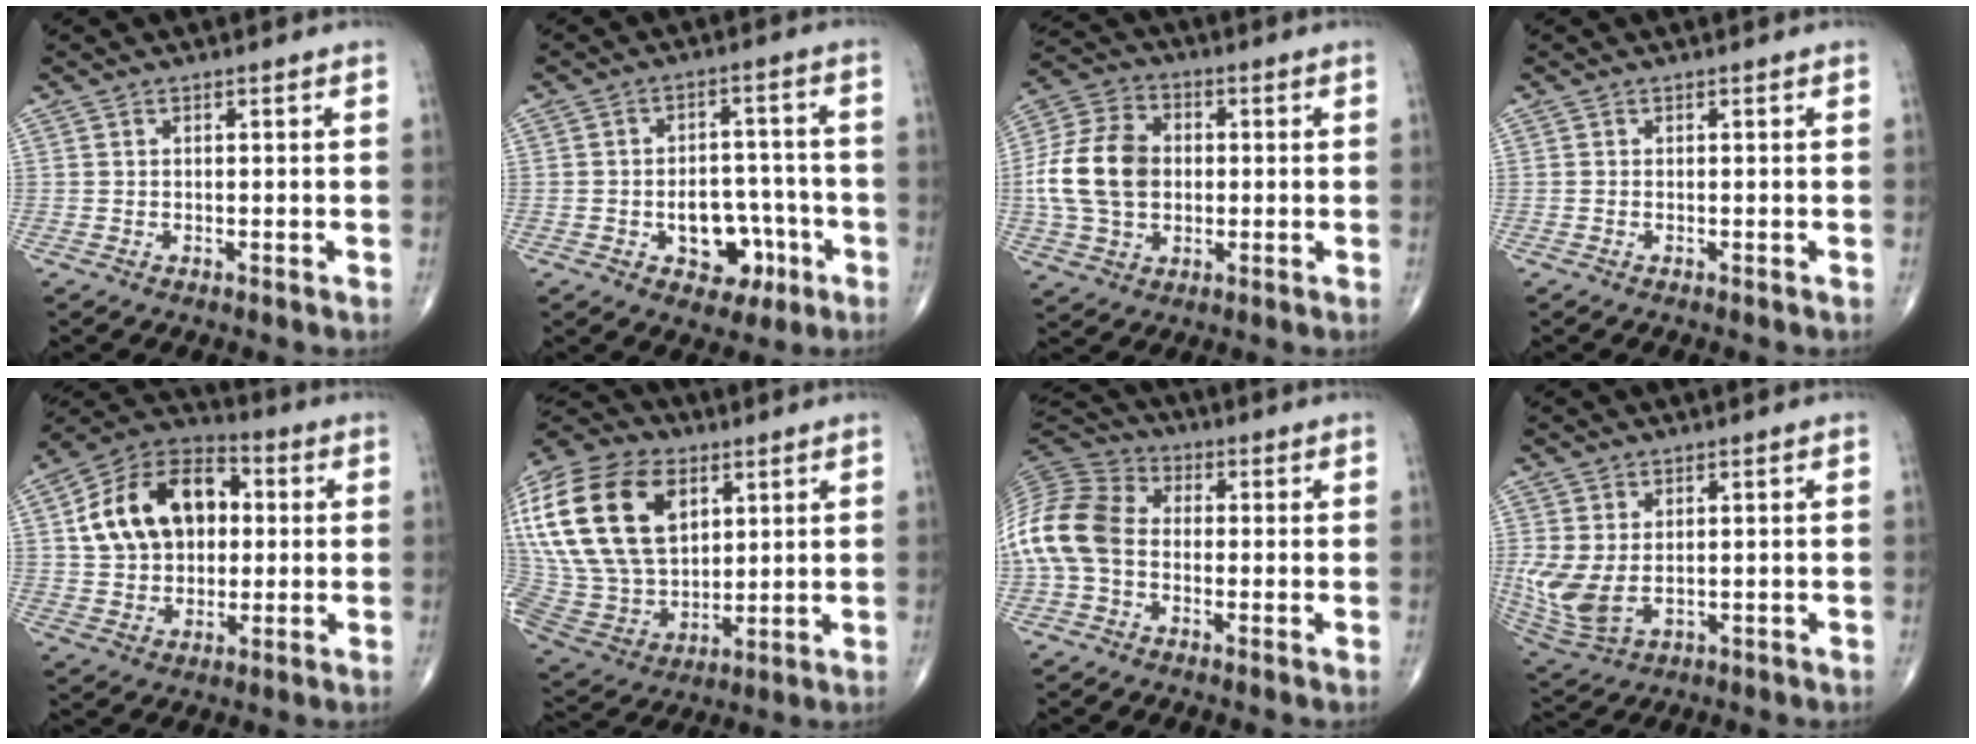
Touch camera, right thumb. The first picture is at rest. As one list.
[{"total": 9.6, "force": [-3.6, 6.7, 6.0], "torque": [-0.046, 0.038, -0.044]}, {"total": 14.9, "force": [-0.1, 10.9, 10.2], "torque": [-0.185, 0.019, -0.004]}, {"total": 0.0}, {"total": 17.8, "force": [3.0, 12.6, 12.2], "torque": [-0.180, 0.022, 0.046]}, {"total": 27.4, "force": [8.8, 17.6, 19.1], "torque": [-0.401, 0.004, 0.170]}, {"total": 13.5, "force": [-1.7, 9.9, 9.1], "torque": [-0.194, 0.032, -0.043]}, {"total": 9.3, "force": [0.3, 5.8, 7.2], "torque": [-0.169, -0.007, 0.025]}]